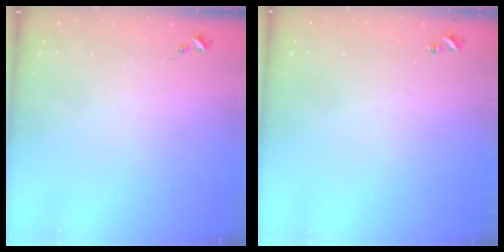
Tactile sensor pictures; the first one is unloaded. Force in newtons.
{"total": 0.9, "press": 0.9, "slide": 0.2}